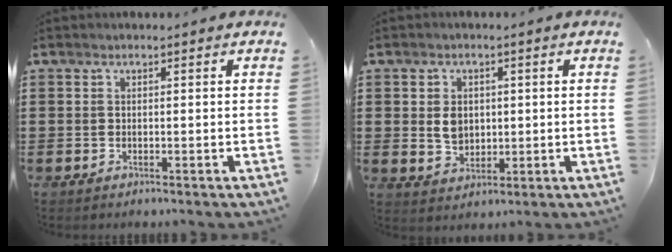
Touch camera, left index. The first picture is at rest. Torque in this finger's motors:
{"motor_torque": [0.77, 0.20, 0.24, 0.03]}